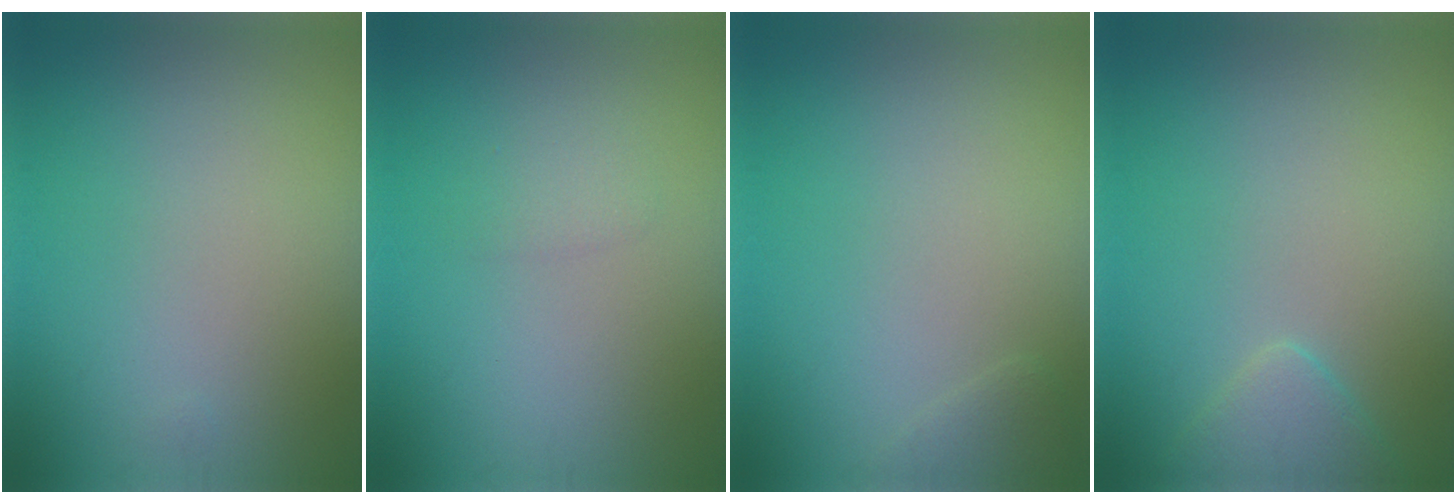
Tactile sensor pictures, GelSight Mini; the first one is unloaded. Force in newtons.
{"total": 1.0, "press": 1.0, "slide": 0.1}
{"total": 0.9, "press": 0.9, "slide": 0.1}
{"total": 2.5, "press": 2.5, "slide": 0.2}